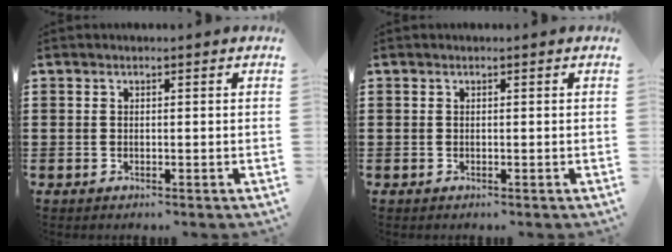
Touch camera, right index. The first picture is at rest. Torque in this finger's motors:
{"motor_torque": [-0.14, 1.20, 0.00, 0.01]}